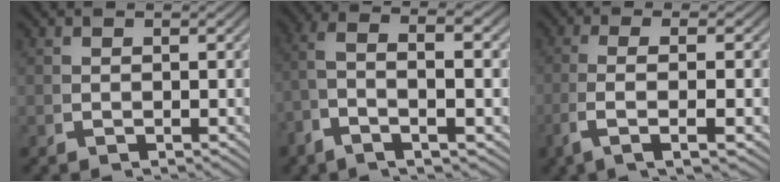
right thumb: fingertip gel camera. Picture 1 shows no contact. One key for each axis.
{"total": 6.8, "fx": 0.1, "fy": 2.4, "fz": 6.3, "tx": -0.149, "ty": -0.014, "tz": 0.008}
{"total": 5.8, "fx": -0.7, "fy": 1.3, "fz": 5.6, "tx": -0.124, "ty": -0.004, "tz": -0.005}